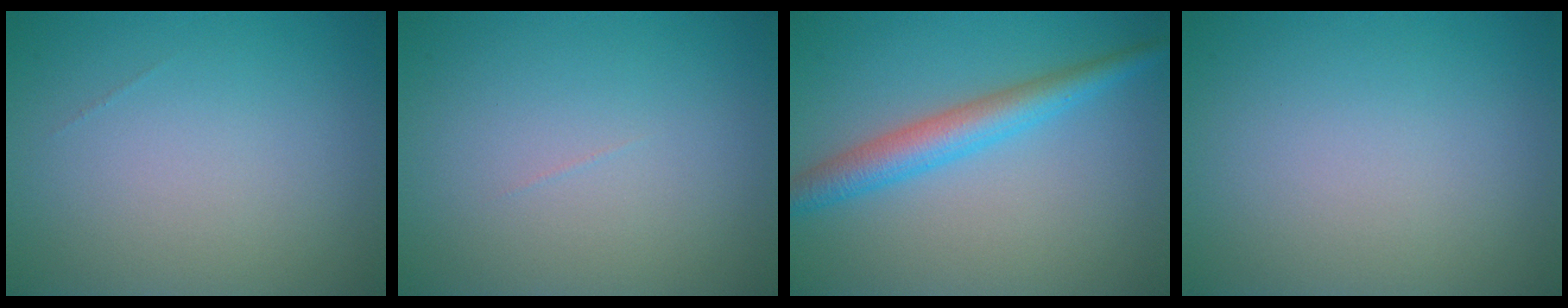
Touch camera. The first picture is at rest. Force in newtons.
{"total": 0.0}
{"total": 4.1, "press": 4.1, "slide": 0.1}
{"total": 0.0}